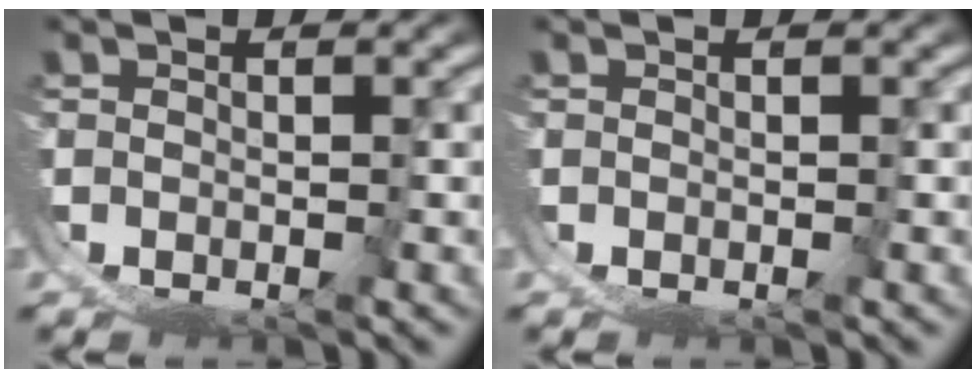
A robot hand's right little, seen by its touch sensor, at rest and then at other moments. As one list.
[{"total": 0.0}]